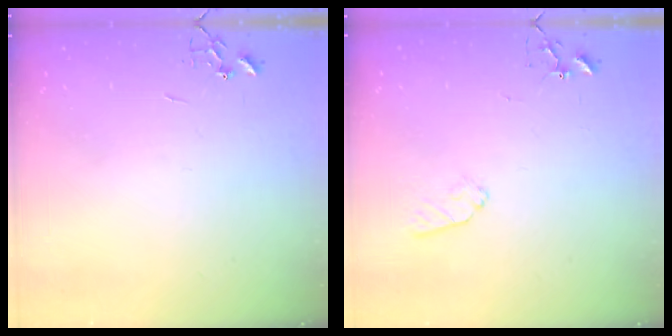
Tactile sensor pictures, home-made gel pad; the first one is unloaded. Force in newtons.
{"total": 7.7, "press": 7.6, "slide": 0.9}